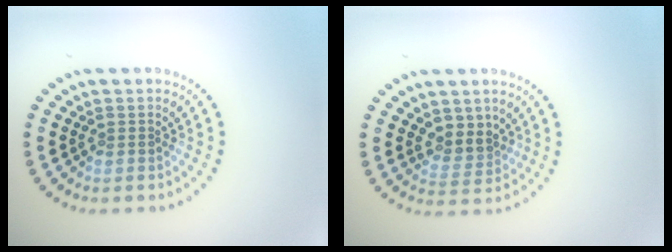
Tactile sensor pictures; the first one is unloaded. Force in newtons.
{"total": 2.6, "press": 2.1, "slide": 1.6}